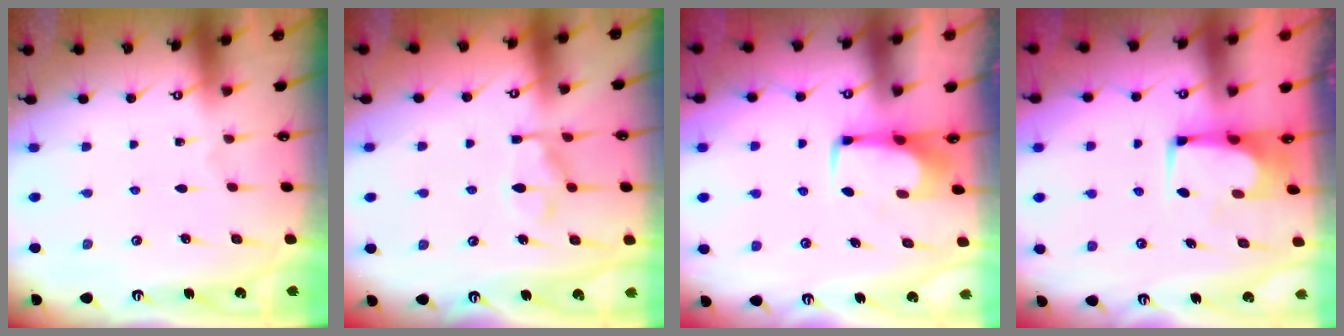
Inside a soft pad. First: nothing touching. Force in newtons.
{"total": 10.4, "press": 10.4, "slide": 0.9}
{"total": 1.6, "press": 1.4, "slide": 0.7}
{"total": 0.8, "press": 0.7, "slide": 0.1}